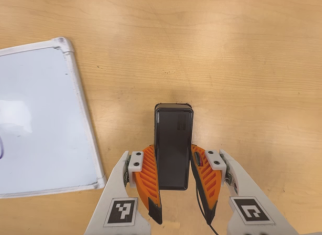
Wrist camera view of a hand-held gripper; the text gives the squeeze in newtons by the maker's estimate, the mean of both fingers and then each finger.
{"total": 4.4, "left": 2.8, "right": 6.0}